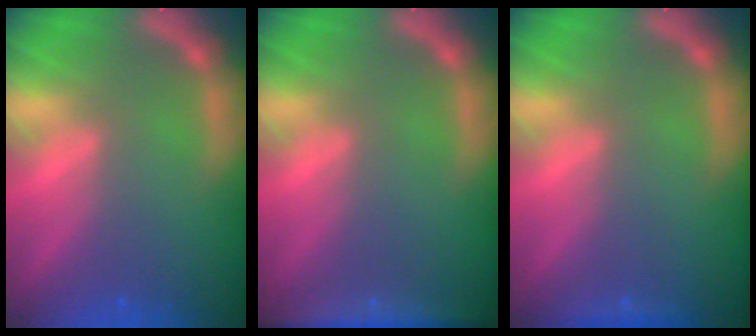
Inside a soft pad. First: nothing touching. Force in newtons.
{"total": 5.0}
{"total": 0.9}